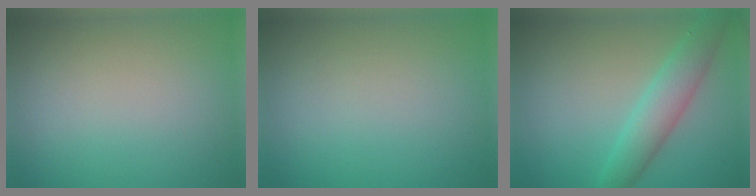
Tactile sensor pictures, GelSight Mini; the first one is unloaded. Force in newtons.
{"total": 0.0}
{"total": 4.1, "press": 4.1, "slide": 0.1}